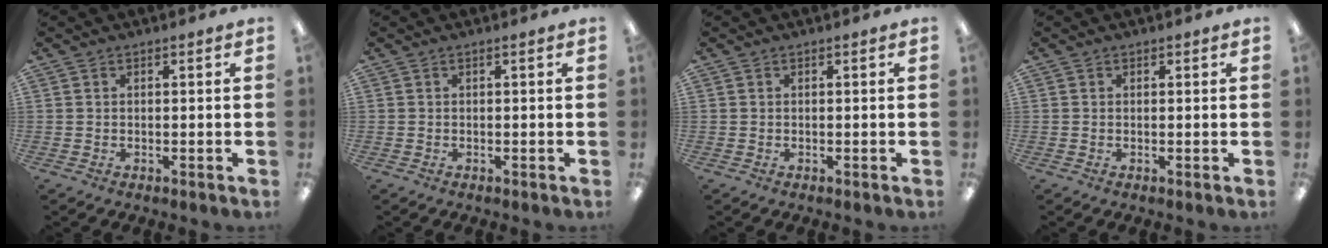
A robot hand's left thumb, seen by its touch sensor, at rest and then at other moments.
{"total": 0.0}
{"total": 0.0}
{"total": 0.5, "force": [0.3, 0.4, -0.1], "torque": [0.002, 0.003, 0.005]}